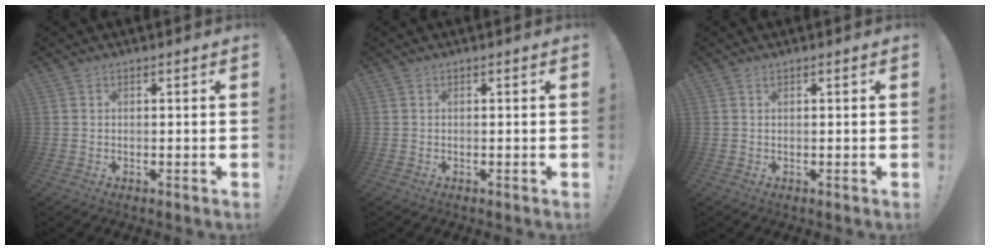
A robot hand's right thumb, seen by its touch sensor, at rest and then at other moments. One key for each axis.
{"total": 0.0}
{"total": 0.5, "fx": 0.4, "fy": -0.1, "fz": 0.4, "tx": -0.010, "ty": 0.002, "tz": 0.007}